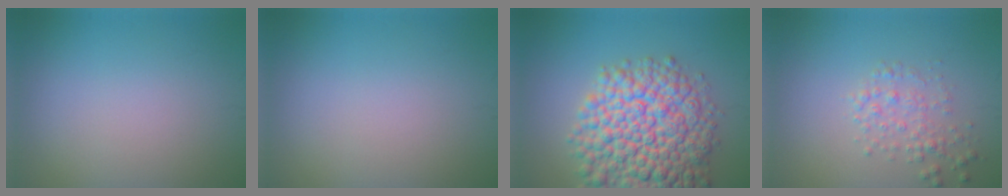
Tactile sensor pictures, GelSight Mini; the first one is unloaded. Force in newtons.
{"total": 0.0}
{"total": 11.7, "press": 11.7, "slide": 0.4}
{"total": 2.1, "press": 2.1, "slide": 0.1}